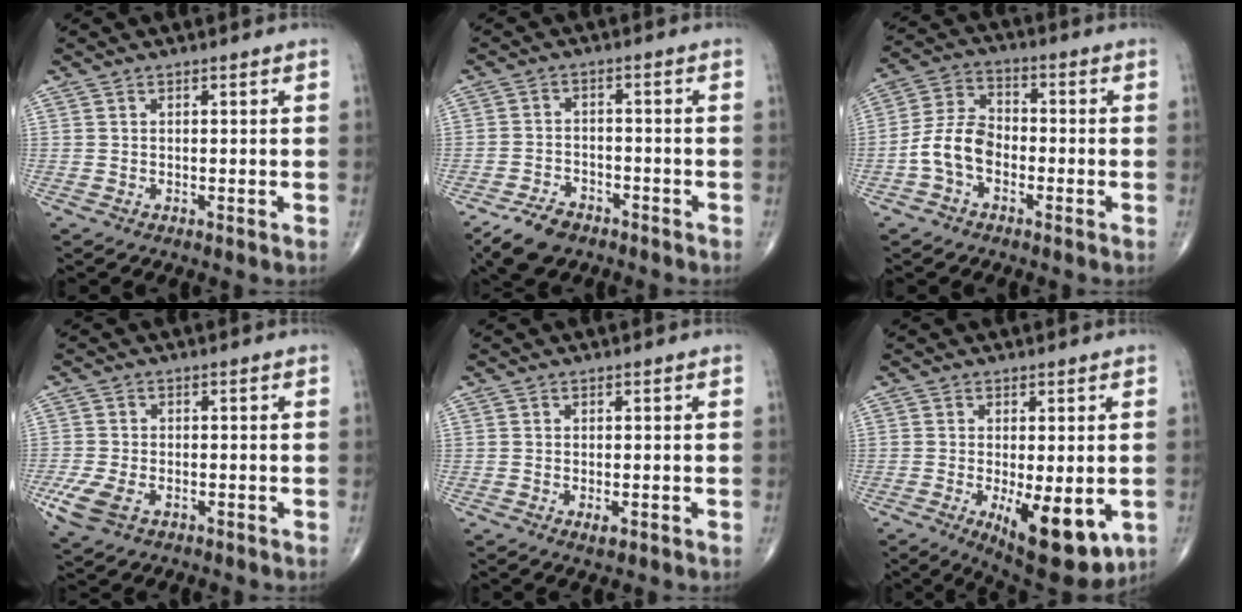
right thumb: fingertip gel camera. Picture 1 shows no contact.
{"total": 7.2, "force": [-5.1, 3.9, 3.3], "torque": [-0.055, 0.016, -0.090]}
{"total": 8.6, "force": [-2.8, 5.7, 5.8], "torque": [-0.106, 0.035, -0.064]}
{"total": 6.5, "force": [-2.7, 3.8, 4.5], "torque": [-0.109, 0.000, -0.048]}
{"total": 1.5, "force": [-0.6, 0.6, 1.2], "torque": [-0.020, -0.003, -0.009]}
{"total": 12.5, "force": [-3.8, 4.8, 10.9], "torque": [-0.147, -0.022, -0.043]}